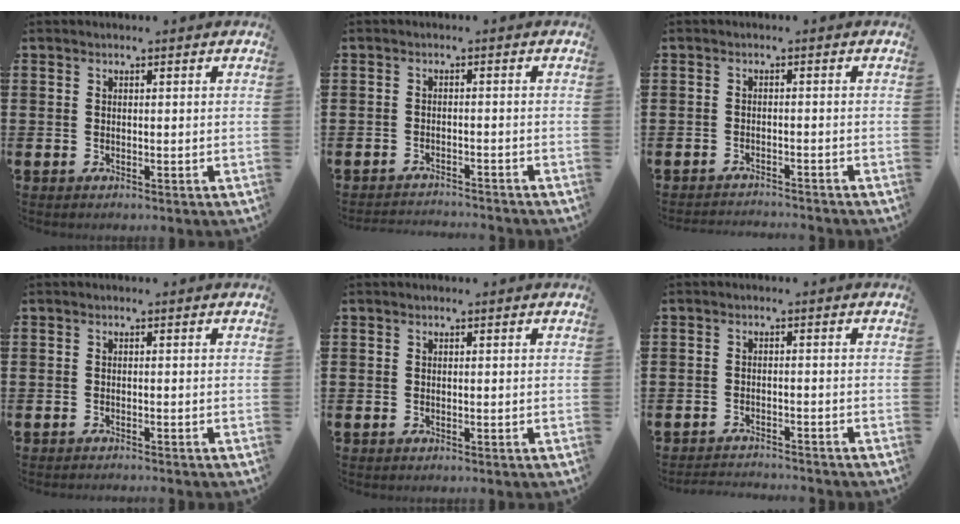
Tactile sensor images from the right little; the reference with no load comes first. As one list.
[{"total": 1.8, "force": [-1.8, -0.1, -0.1], "torque": [-0.003, 0.004, -0.038]}, {"total": 1.4, "force": [-1.4, -0.1, -0.1], "torque": [-0.001, 0.004, -0.030]}, {"total": 0.6, "force": [-0.5, -0.1, 0.0], "torque": [0.001, -0.001, -0.011]}, {"total": 0.0}, {"total": 1.8, "force": [-1.8, -0.1, -0.1], "torque": [-0.002, 0.002, -0.038]}]